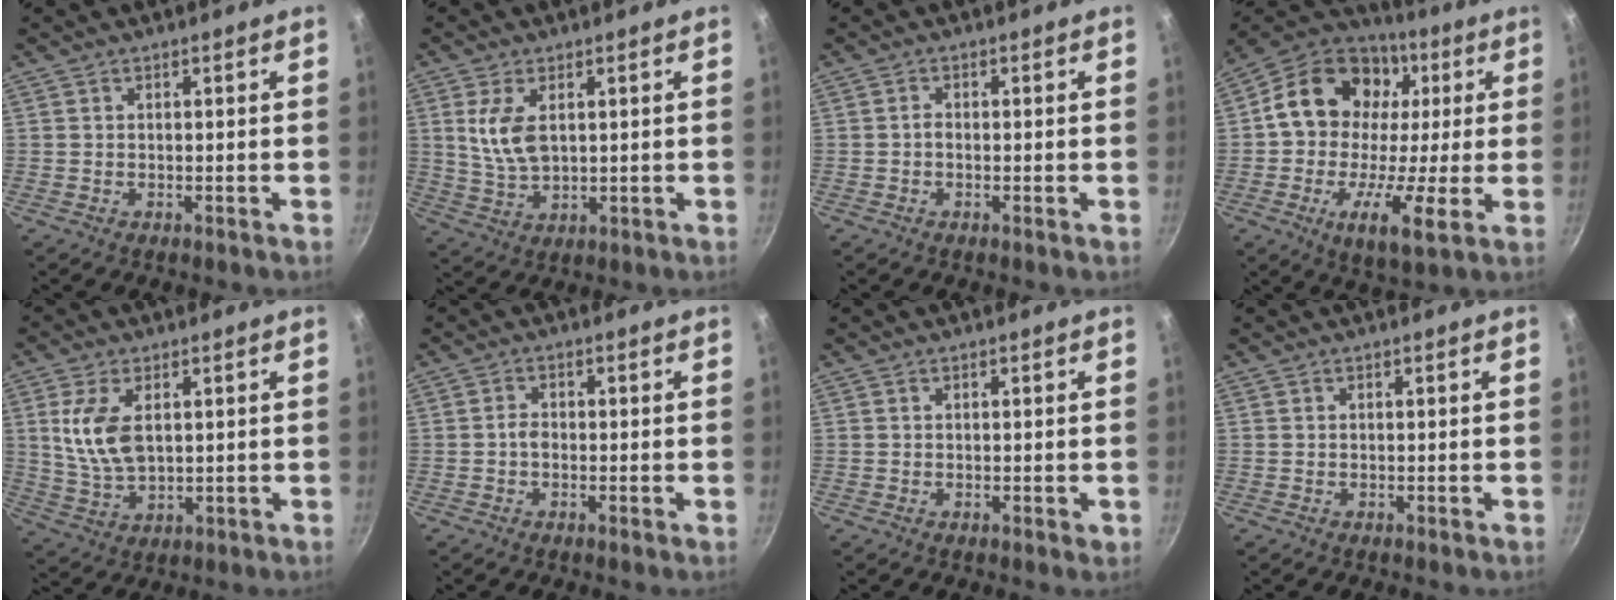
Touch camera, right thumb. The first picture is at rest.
{"total": 7.4, "force": [1.9, 4.1, 5.9], "torque": [-0.111, -0.015, 0.041]}
{"total": 1.1, "force": [-0.3, 0.5, 0.9], "torque": [-0.021, 0.004, -0.010]}
{"total": 22.0, "force": [1.7, 15.0, 16.0], "torque": [-0.245, 0.026, 0.013]}
{"total": 9.4, "force": [2.1, 5.3, 7.5], "torque": [-0.145, -0.015, 0.047]}
{"total": 1.8, "force": [-0.4, 1.1, 1.4], "torque": [-0.028, 0.008, -0.013]}
{"total": 1.1, "force": [0.1, 0.5, 0.9], "torque": [-0.007, 0.001, 0.001]}
{"total": 0.0}